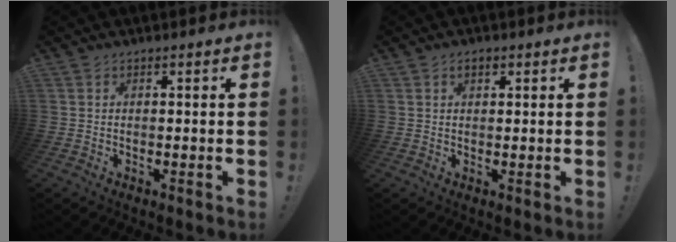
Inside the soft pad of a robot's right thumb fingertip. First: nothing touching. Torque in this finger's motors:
{"motor_torque": [0.37, 0.54, 0.31, 0.01, 0.00]}